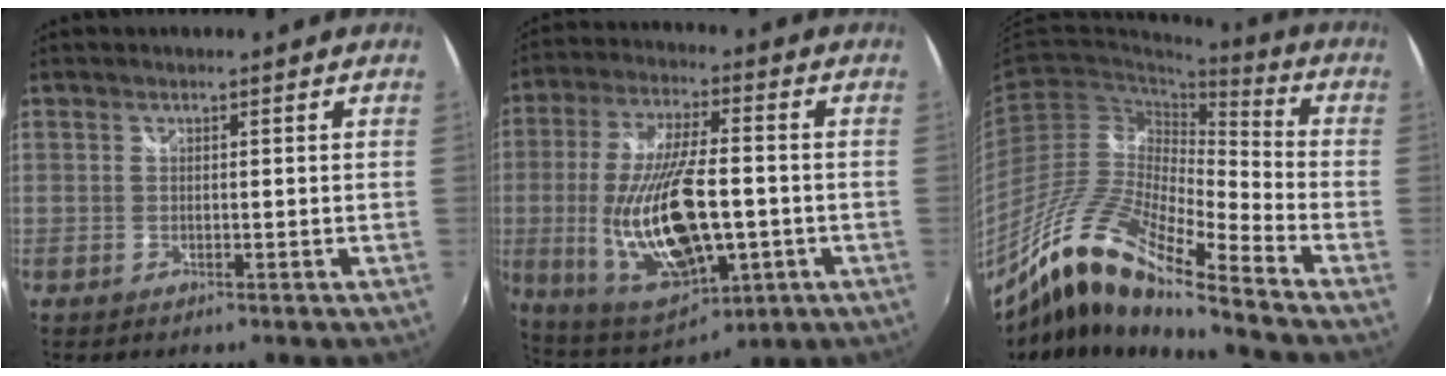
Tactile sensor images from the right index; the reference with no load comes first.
{"total": 22.4, "force": [-3.8, 9.6, 19.9], "torque": [-0.405, -0.030, -0.043]}
{"total": 15.6, "force": [-11.7, 1.6, 10.2], "torque": [-0.187, -0.002, -0.240]}